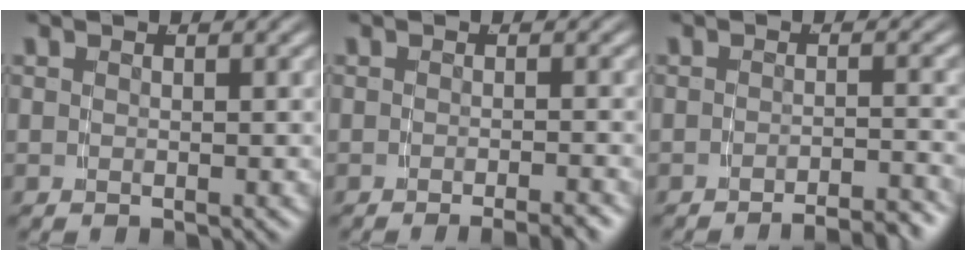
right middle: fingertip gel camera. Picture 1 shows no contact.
{"total": 2.8, "force": [-2.5, -0.1, 1.3], "torque": [-0.009, 0.003, -0.042]}
{"total": 5.0, "force": [-4.8, 0.2, 1.3], "torque": [-0.005, -0.001, -0.078]}